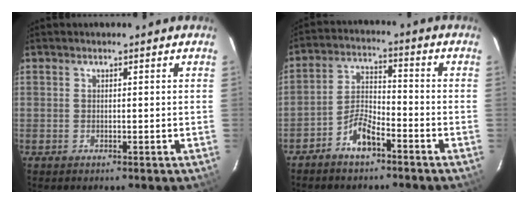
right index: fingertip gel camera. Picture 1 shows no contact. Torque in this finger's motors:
{"motor_torque": [0.38, -0.47, 0.30, 0.06]}